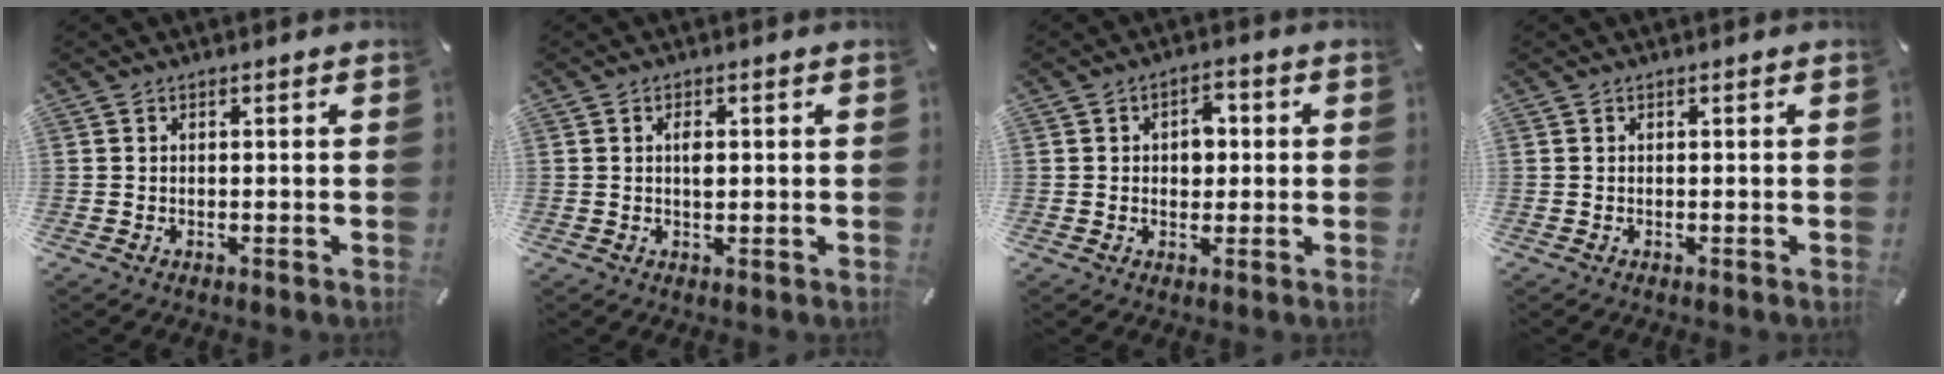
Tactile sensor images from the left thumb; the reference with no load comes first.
{"total": 1.4, "force": [0.2, 0.7, 1.2], "torque": [-0.026, 0.002, 0.003]}
{"total": 5.1, "force": [0.2, 3.9, 3.4], "torque": [-0.038, -0.002, -0.006]}
{"total": 0.0}